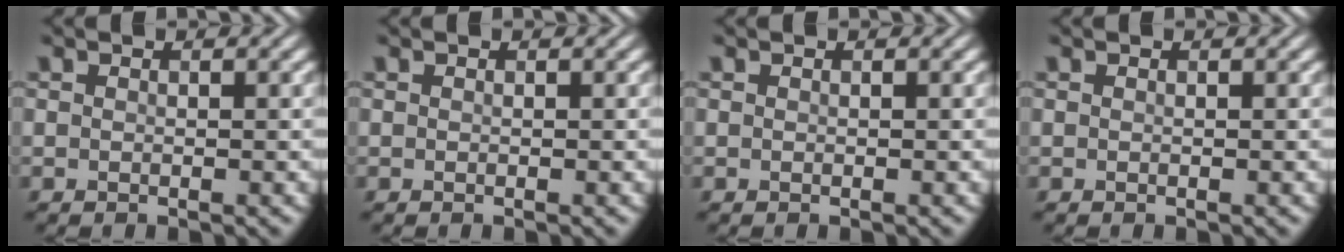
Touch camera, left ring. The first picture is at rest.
{"total": 0.0}
{"total": 0.0}
{"total": 0.0}